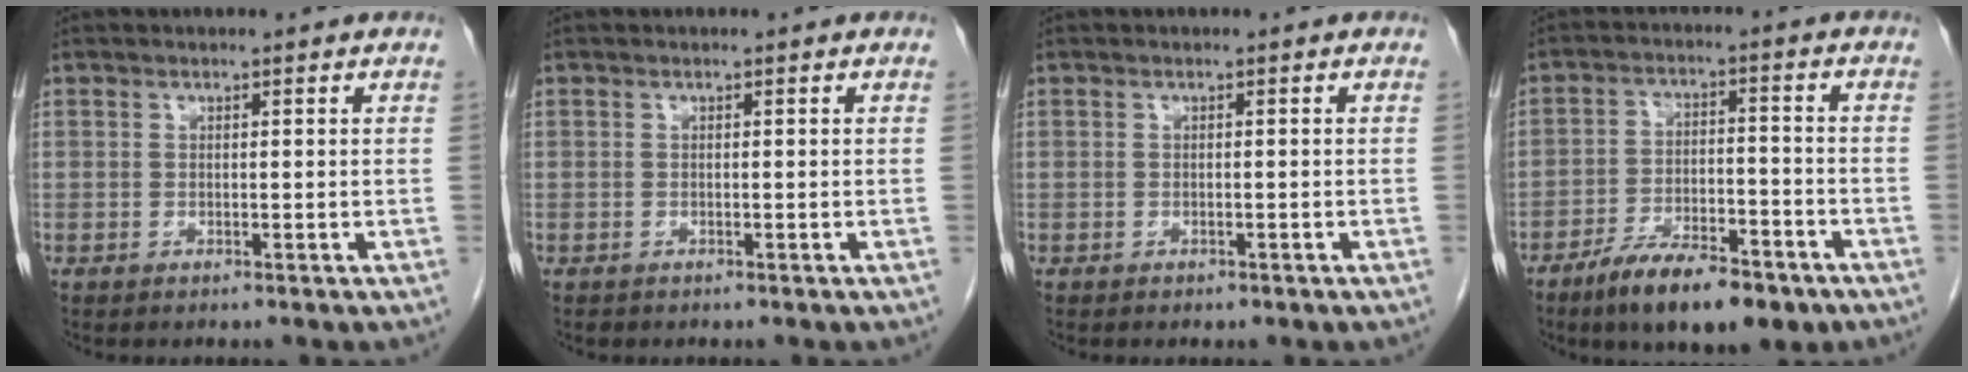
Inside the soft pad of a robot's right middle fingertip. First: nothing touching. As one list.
[{"total": 0.0}, {"total": 0.7, "force": [-0.5, 0.4, 0.3], "torque": [-0.009, 0.001, -0.005]}, {"total": 12.0, "force": [-8.4, 3.9, 7.7], "torque": [-0.120, -0.005, -0.136]}]